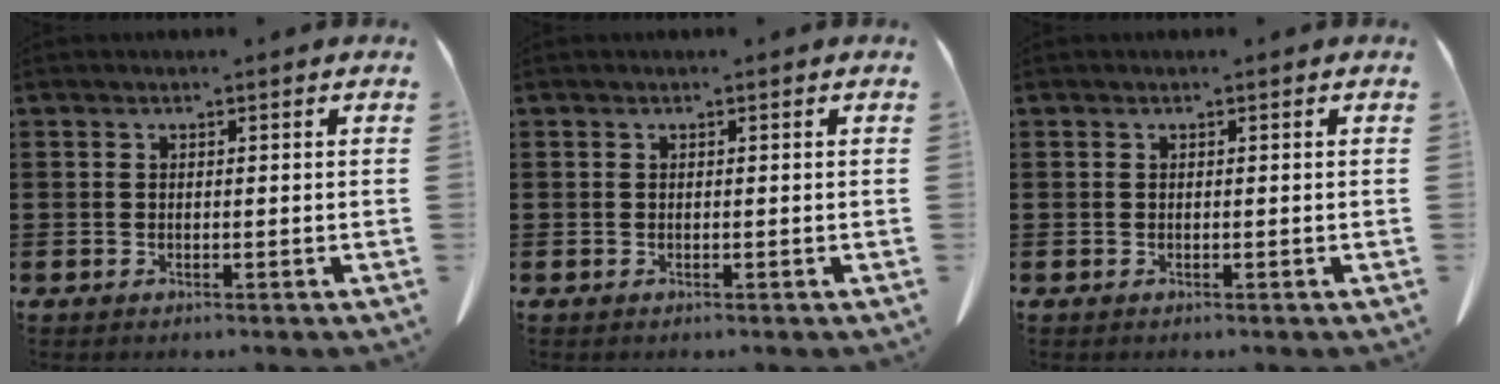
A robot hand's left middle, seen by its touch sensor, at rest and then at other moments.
{"total": 0.0}
{"total": 0.0}